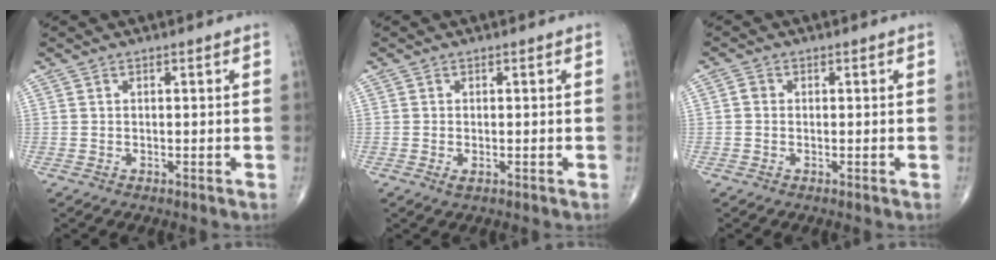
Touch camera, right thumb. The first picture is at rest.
{"total": 0.9, "force": [-0.4, 0.4, 0.8], "torque": [-0.015, -0.004, -0.007]}
{"total": 1.3, "force": [-0.1, 1.1, 0.6], "torque": [-0.005, 0.003, -0.004]}